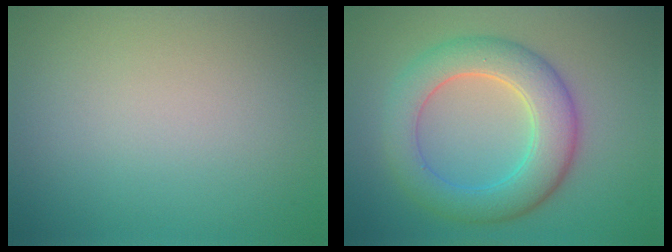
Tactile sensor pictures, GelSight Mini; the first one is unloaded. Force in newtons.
{"total": 6.5, "press": 6.4, "slide": 0.5}